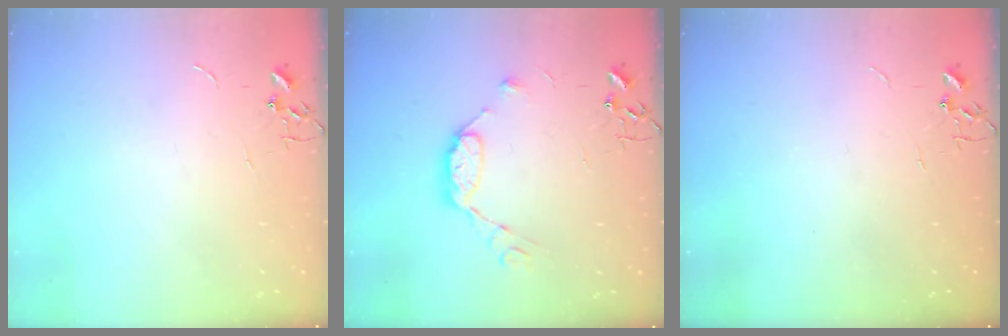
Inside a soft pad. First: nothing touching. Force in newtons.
{"total": 10.1, "press": 10.0, "slide": 0.6}
{"total": 0.0}